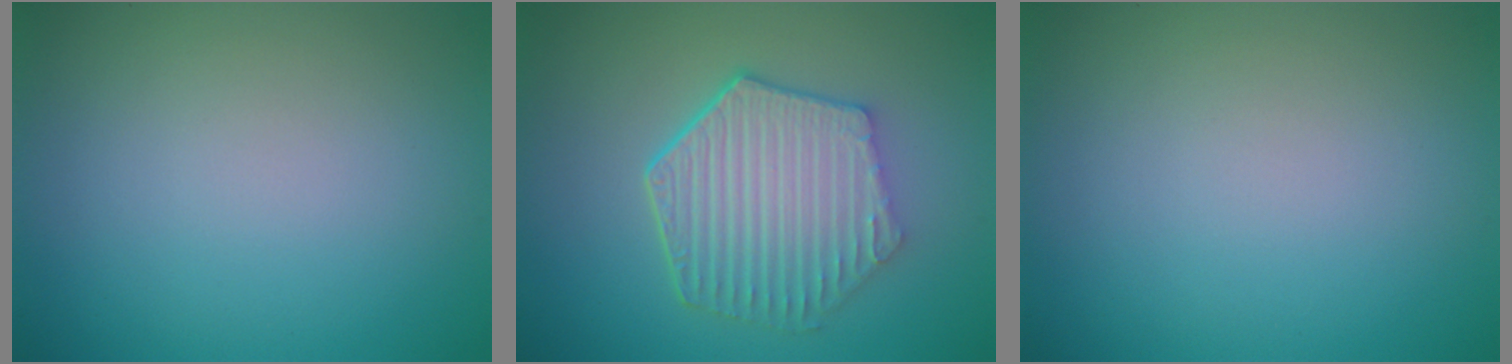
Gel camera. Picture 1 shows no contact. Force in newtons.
{"total": 6.5, "press": 4.9, "slide": 4.3}
{"total": 0.0}